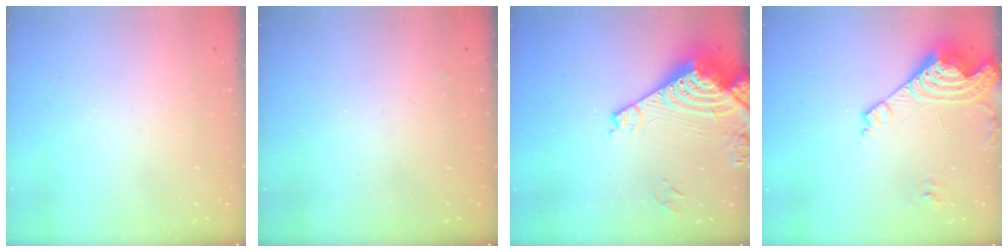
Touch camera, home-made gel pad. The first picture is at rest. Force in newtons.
{"total": 1.1, "press": 1.0, "slide": 0.3}
{"total": 12.7, "press": 12.7, "slide": 1.3}
{"total": 16.9, "press": 16.7, "slide": 2.1}